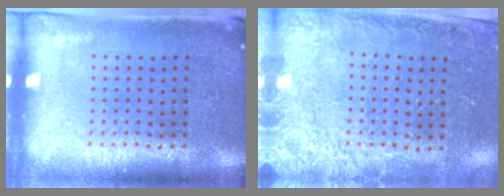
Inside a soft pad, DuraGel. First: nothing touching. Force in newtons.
{"total": 2.5, "press": 2.3, "slide": 0.8}